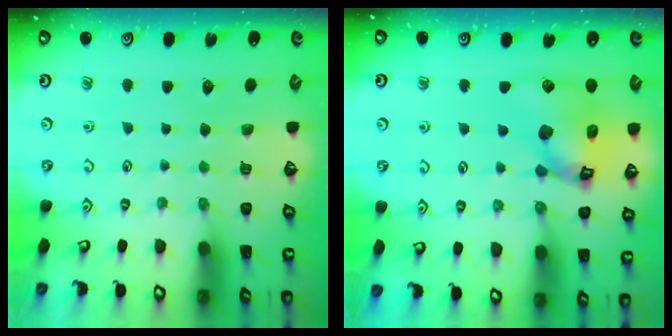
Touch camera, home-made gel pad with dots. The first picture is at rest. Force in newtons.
{"total": 14.7, "press": 14.5, "slide": 2.1}